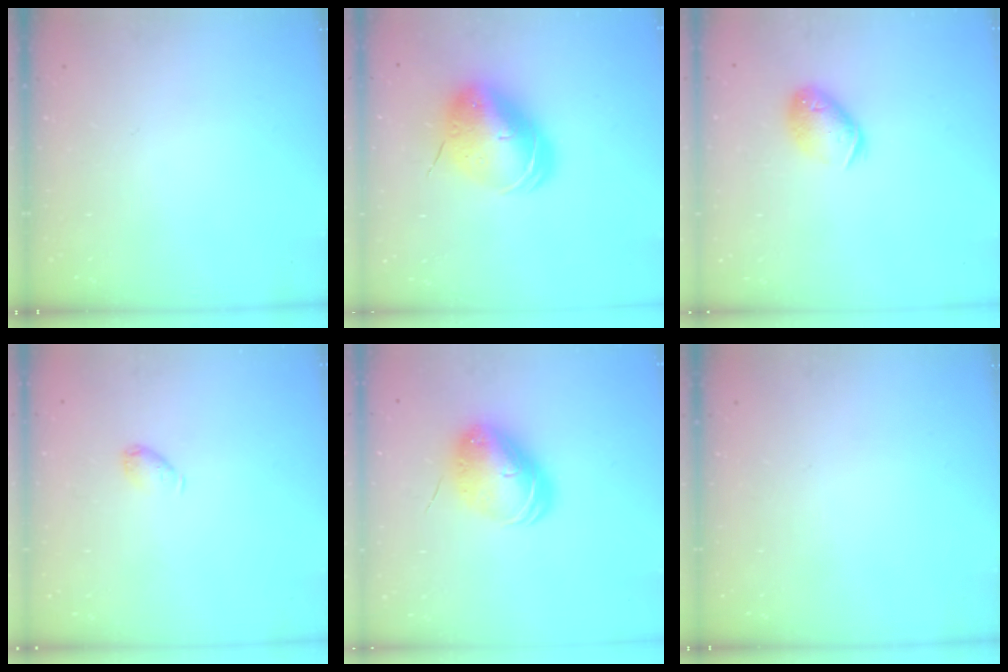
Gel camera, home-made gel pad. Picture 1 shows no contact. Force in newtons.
{"total": 16.2, "press": 15.9, "slide": 3.2}
{"total": 11.7, "press": 11.6, "slide": 1.9}
{"total": 5.1, "press": 5.0, "slide": 0.9}
{"total": 10.9, "press": 10.7, "slide": 2.0}
{"total": 0.0}